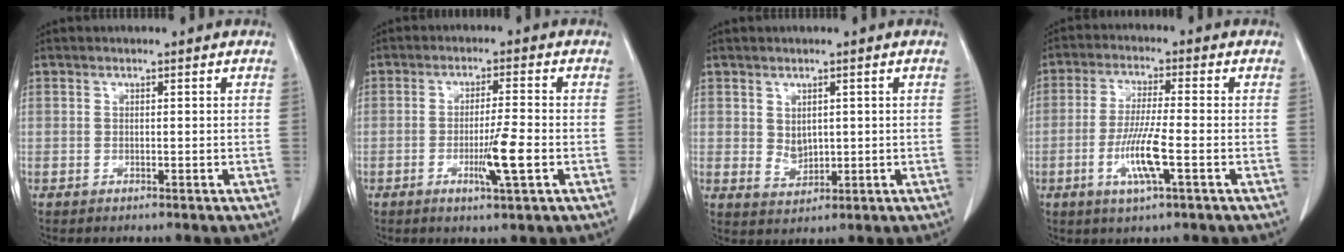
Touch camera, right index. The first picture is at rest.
{"total": 6.0, "force": [-1.8, -0.2, 5.7], "torque": [-0.099, -0.011, -0.031]}
{"total": 3.0, "force": [0.7, 2.2, 1.9], "torque": [-0.037, -0.004, 0.023]}
{"total": 7.8, "force": [-2.5, 0.3, 7.4], "torque": [-0.146, -0.011, -0.049]}